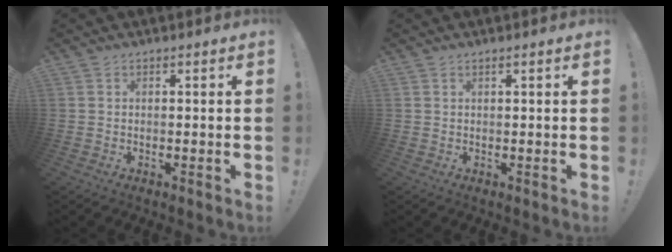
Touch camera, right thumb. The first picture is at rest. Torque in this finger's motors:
{"motor_torque": [0.13, 0.02, -0.44, 0.12, 0.08]}